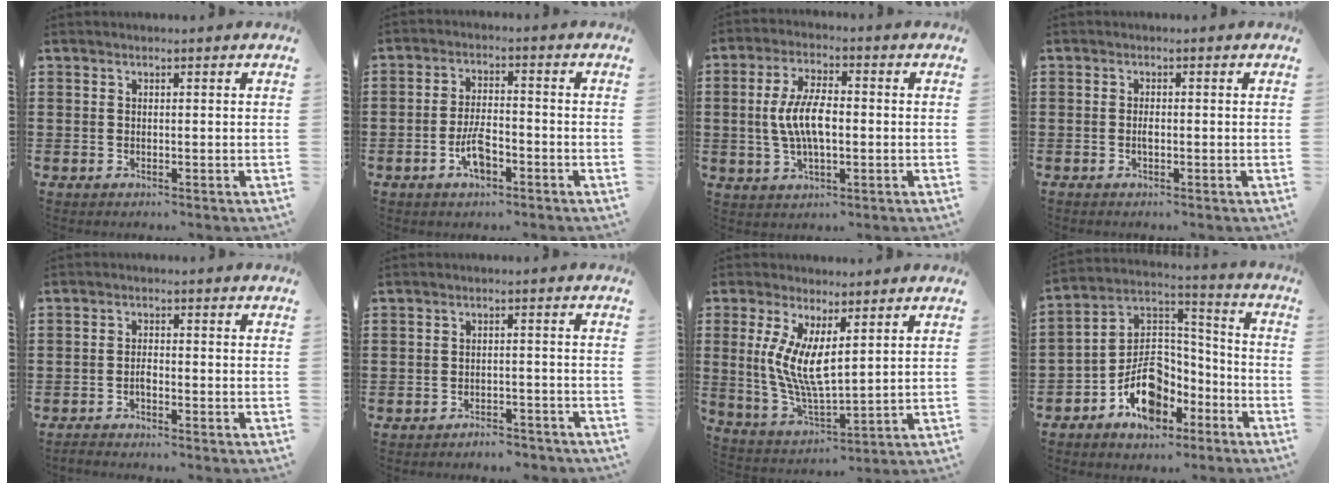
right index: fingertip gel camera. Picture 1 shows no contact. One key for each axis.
{"total": 5.2, "fx": -2.4, "fy": 2.0, "fz": 4.2, "tx": -0.086, "ty": 0.003, "tz": -0.047}
{"total": 7.7, "fx": -0.4, "fy": 3.0, "fz": 7.1, "tx": -0.156, "ty": -0.002, "tz": -0.014}
{"total": 1.4, "fx": -0.3, "fy": 0.4, "fz": 1.3, "tx": -0.024, "ty": -0.002, "tz": -0.005}
{"total": 1.5, "fx": -1.1, "fy": 0.3, "fz": 1.0, "tx": -0.029, "ty": -0.002, "tz": -0.023}
{"total": 2.7, "fx": -2.7, "fy": 0.2, "fz": 0.1, "tx": -0.008, "ty": 0.000, "tz": -0.055}
{"total": 8.0, "fx": 2.0, "fy": 2.5, "fz": 7.3, "tx": -0.158, "ty": -0.007, "tz": 0.034}
{"total": 10.2, "fx": -5.4, "fy": 7.0, "fz": 5.0, "tx": -0.099, "ty": 0.015, "tz": -0.100}